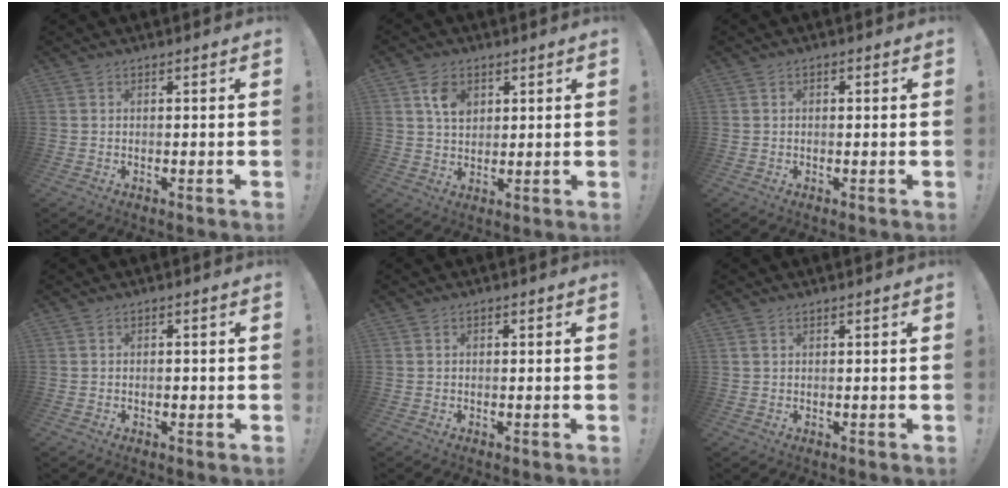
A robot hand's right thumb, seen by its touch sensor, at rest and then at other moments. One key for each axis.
{"total": 6.9, "fx": 3.1, "fy": 4.9, "fz": 3.8, "tx": -0.060, "ty": -0.003, "tz": 0.057}
{"total": 1.0, "fx": -0.6, "fy": 0.5, "fz": 0.5, "tx": -0.015, "ty": 0.006, "tz": -0.010}
{"total": 1.0, "fx": -0.5, "fy": 0.7, "fz": 0.5, "tx": -0.008, "ty": 0.002, "tz": -0.008}
{"total": 0.7, "fx": -0.4, "fy": 0.4, "fz": 0.4, "tx": -0.013, "ty": 0.004, "tz": -0.006}
{"total": 1.1, "fx": 0.7, "fy": 0.6, "fz": 0.5, "tx": -0.018, "ty": 0.006, "tz": 0.014}